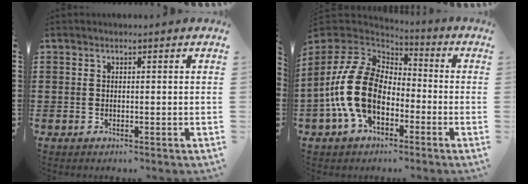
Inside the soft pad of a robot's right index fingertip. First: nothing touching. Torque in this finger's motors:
{"motor_torque": [2.14, 0.00, 1.05, 0.21]}